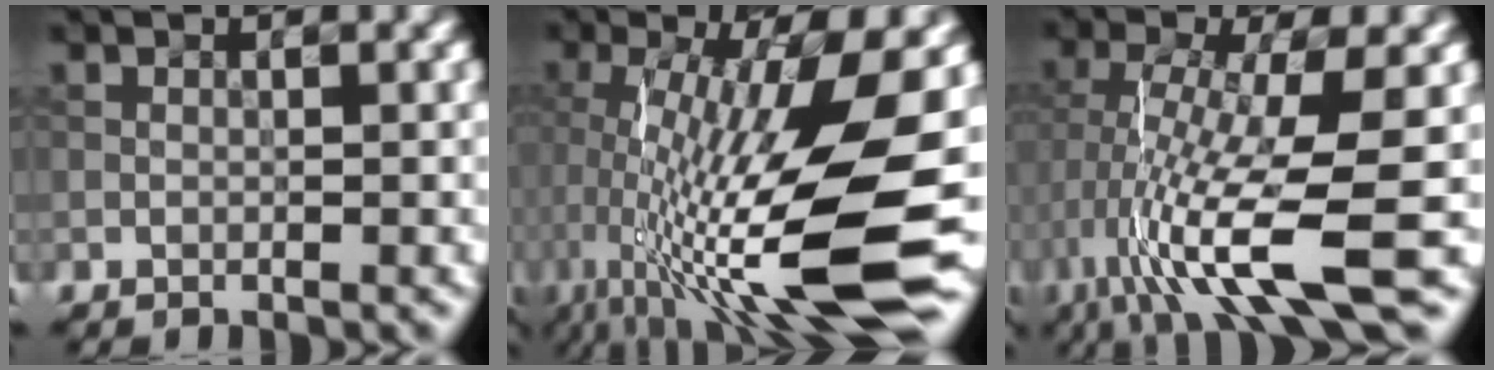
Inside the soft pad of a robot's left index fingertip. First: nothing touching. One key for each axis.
{"total": 15.1, "fx": -2.3, "fy": 3.8, "fz": 14.5, "tx": -0.258, "ty": -0.006, "tz": -0.035}
{"total": 11.1, "fx": -3.9, "fy": 2.3, "fz": 10.1, "tx": -0.195, "ty": -0.001, "tz": -0.066}